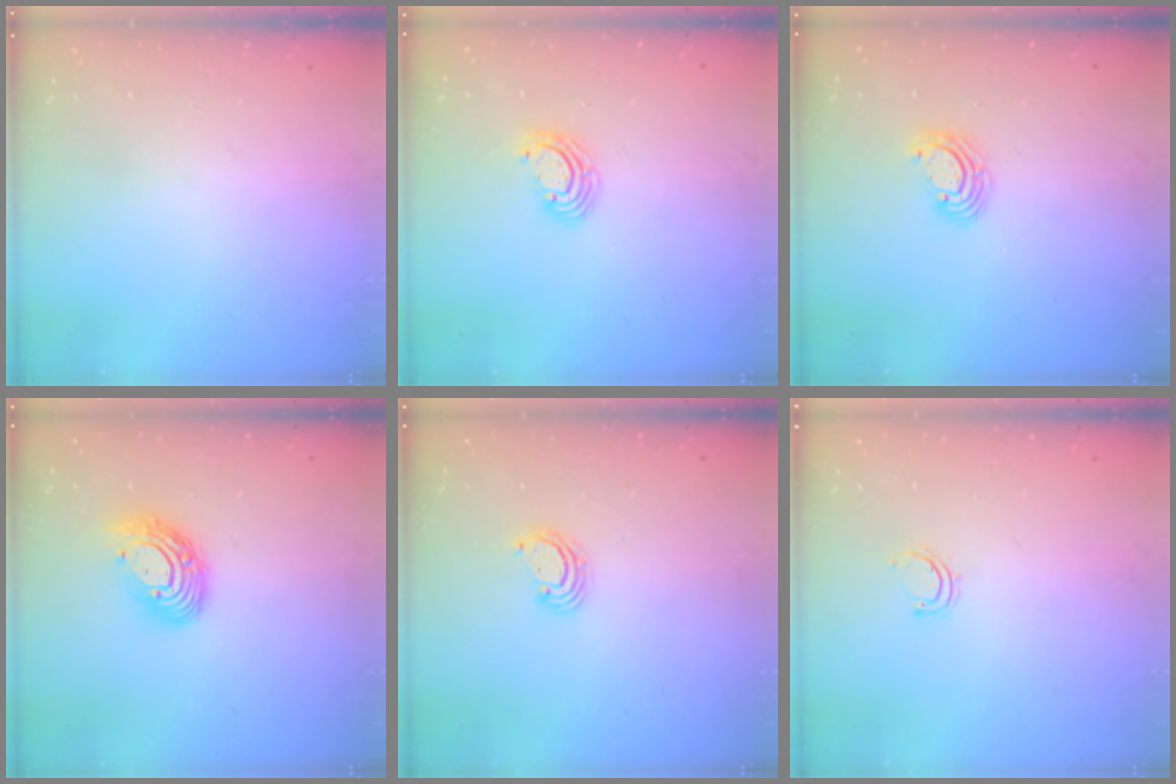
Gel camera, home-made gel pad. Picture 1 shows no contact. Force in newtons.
{"total": 4.0, "press": 3.9, "slide": 0.2}
{"total": 4.0, "press": 3.9, "slide": 0.2}
{"total": 11.8, "press": 11.8, "slide": 1.0}
{"total": 3.2, "press": 3.2, "slide": 0.3}
{"total": 3.8, "press": 3.5, "slide": 1.6}